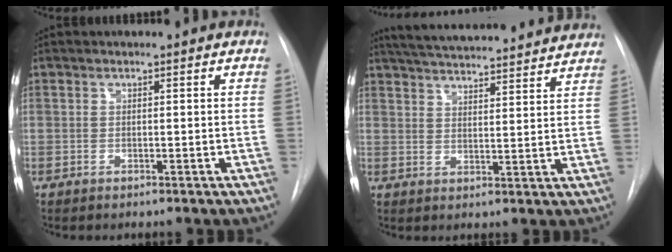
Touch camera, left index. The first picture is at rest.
{"total": 26.2, "force": [24.1, 3.3, 9.9], "torque": [-0.171, -0.014, 0.311]}